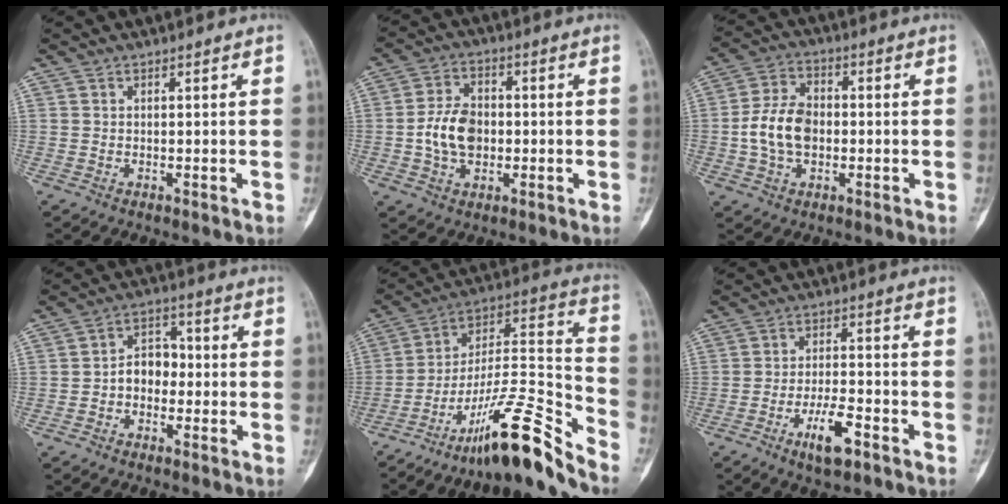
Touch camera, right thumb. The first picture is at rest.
{"total": 9.1, "force": [-0.9, 6.4, 6.4], "torque": [-0.103, 0.013, -0.019]}
{"total": 10.1, "force": [-1.0, 6.9, 7.4], "torque": [-0.124, 0.019, -0.024]}
{"total": 6.0, "force": [-1.2, 4.5, 3.8], "torque": [-0.032, 0.029, -0.034]}
{"total": 19.2, "force": [-14.4, 2.3, 12.4], "torque": [-0.193, 0.118, -0.246]}
{"total": 7.4, "force": [-4.2, 2.4, 5.6], "torque": [-0.097, 0.023, -0.072]}